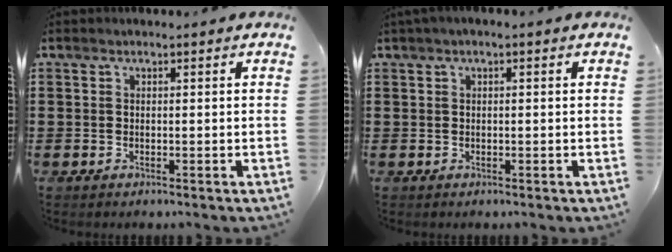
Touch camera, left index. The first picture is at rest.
{"total": 0.9, "force": [0.1, 0.1, 0.9], "torque": [-0.016, -0.001, 0.002]}